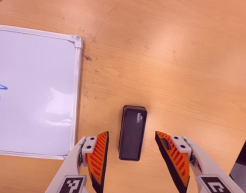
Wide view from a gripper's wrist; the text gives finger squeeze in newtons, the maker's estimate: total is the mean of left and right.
{"total": 0.0}